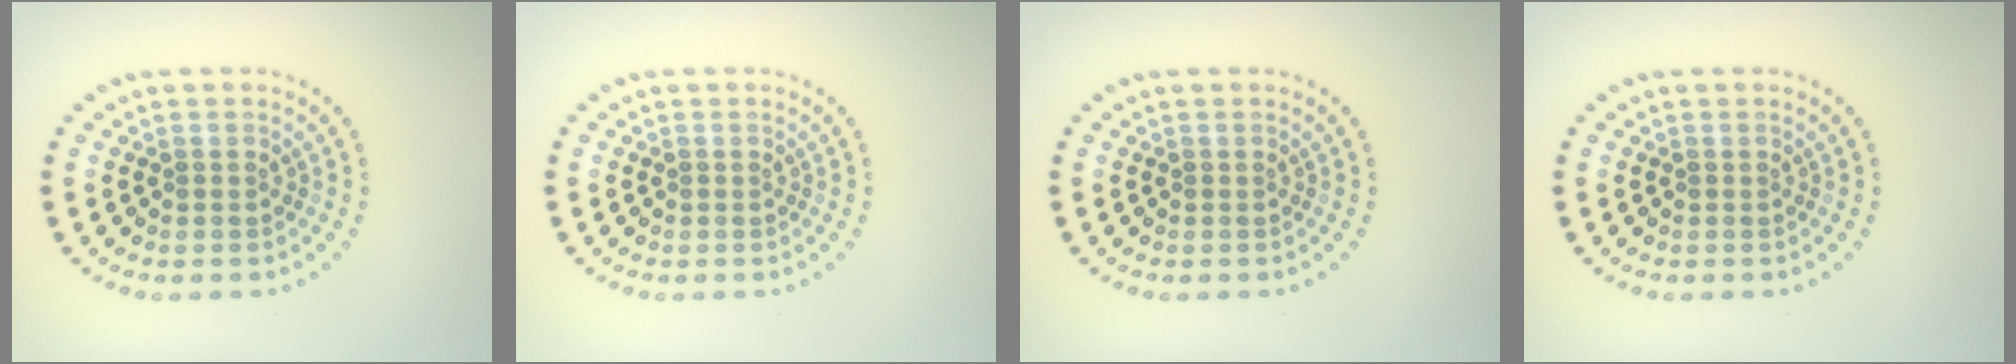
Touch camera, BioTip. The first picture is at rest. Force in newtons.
{"total": 0.0}
{"total": 0.0}
{"total": 0.0}